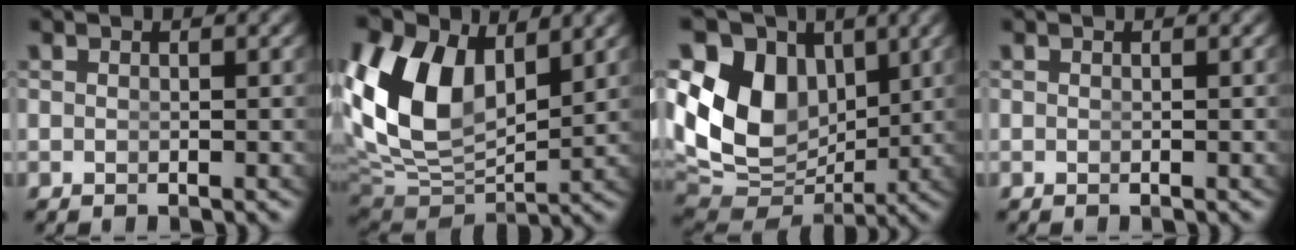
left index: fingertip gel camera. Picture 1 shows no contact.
{"total": 12.0, "force": [2.2, 8.6, 8.1], "torque": [-0.184, -0.019, 0.048]}
{"total": 16.3, "force": [1.7, 13.4, 9.1], "torque": [-0.181, -0.033, 0.031]}
{"total": 0.0}